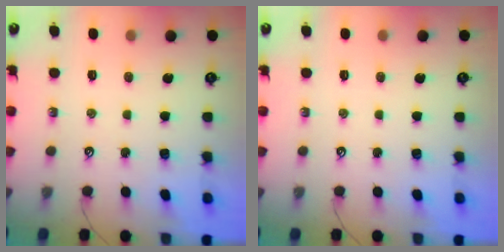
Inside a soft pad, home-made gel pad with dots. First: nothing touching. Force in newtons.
{"total": 0.0}